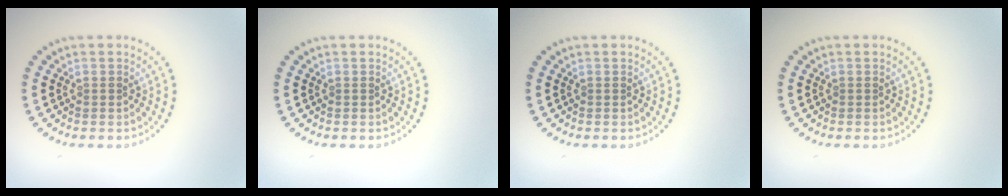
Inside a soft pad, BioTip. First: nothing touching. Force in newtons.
{"total": 0.0}
{"total": 0.0}
{"total": 0.0}